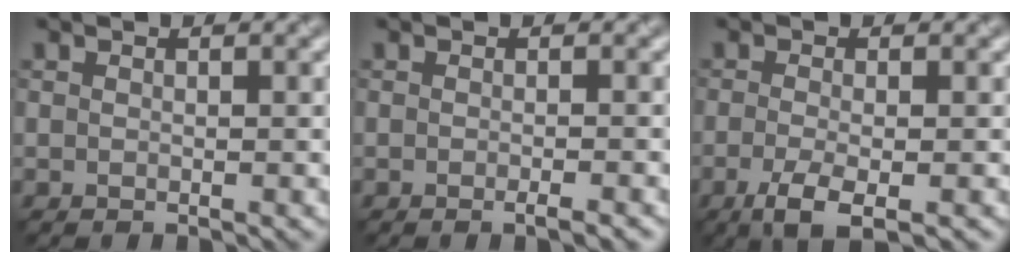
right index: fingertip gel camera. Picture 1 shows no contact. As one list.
[{"total": 1.6, "force": [-0.7, 0.3, 1.3], "torque": [-0.011, -0.003, -0.012]}, {"total": 3.6, "force": [-1.7, 1.0, 3.1], "torque": [-0.060, -0.008, -0.035]}]